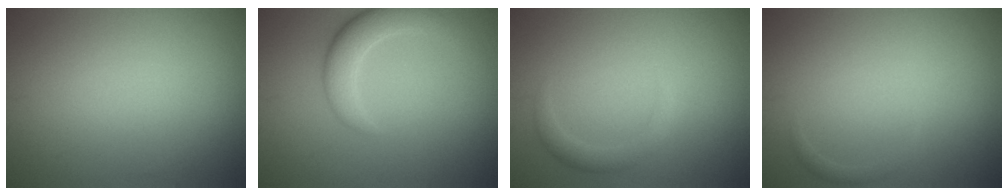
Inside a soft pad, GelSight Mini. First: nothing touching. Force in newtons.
{"total": 3.6, "press": 3.6, "slide": 0.3}
{"total": 1.6, "press": 1.6, "slide": 0.1}
{"total": 0.6, "press": 0.6, "slide": 0.0}